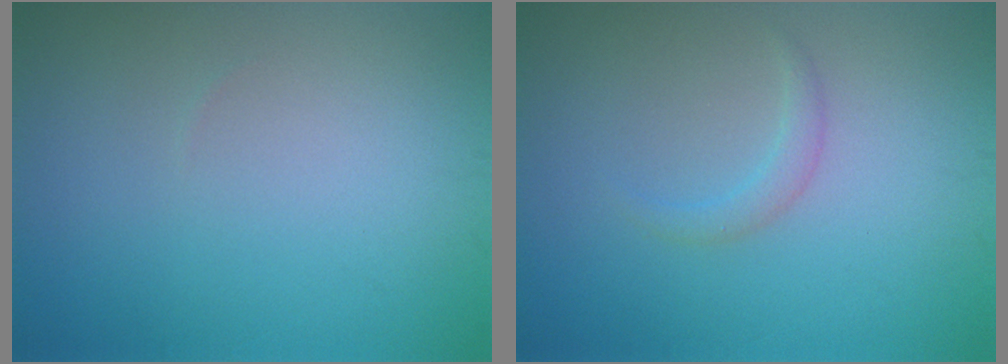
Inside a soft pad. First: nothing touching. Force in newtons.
{"total": 1.1, "press": 1.1, "slide": 0.0}